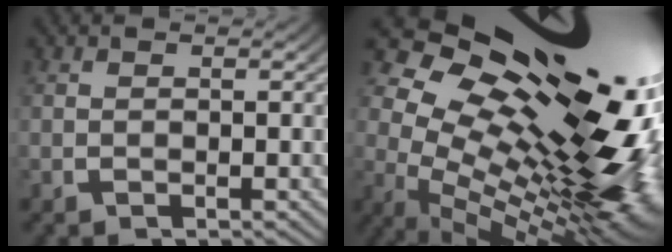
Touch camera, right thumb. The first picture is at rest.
{"total": 30.3, "force": [2.2, 17.5, 24.6], "torque": [-0.358, -0.036, 0.050]}